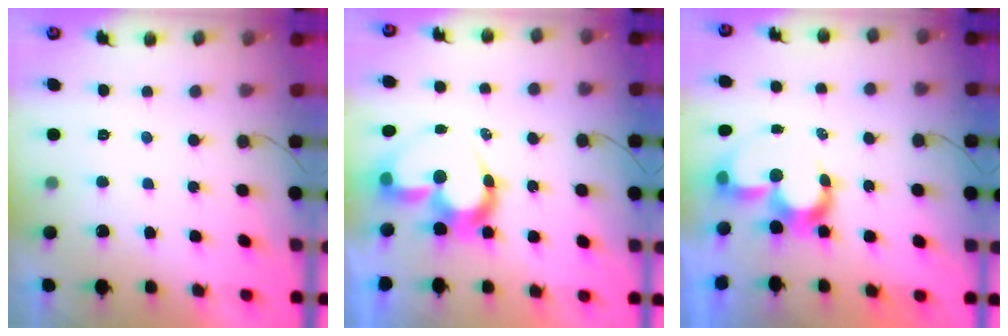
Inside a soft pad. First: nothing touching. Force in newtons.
{"total": 13.1, "press": 13.0, "slide": 1.5}
{"total": 9.6, "press": 9.6, "slide": 0.7}